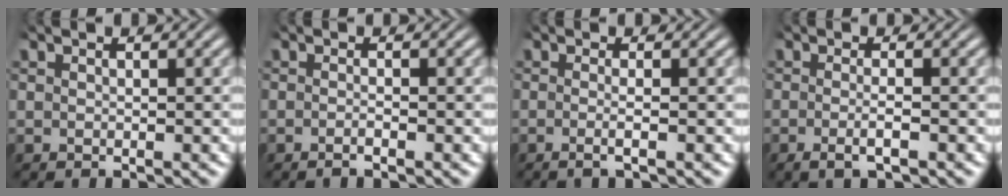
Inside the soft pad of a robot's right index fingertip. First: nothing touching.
{"total": 1.1, "force": [-1.0, 0.0, 0.5], "torque": [-0.014, 0.000, -0.021]}
{"total": 1.6, "force": [-1.0, -0.3, 1.1], "torque": [-0.031, -0.006, -0.018]}
{"total": 2.1, "force": [-1.4, 0.1, 1.5], "torque": [-0.039, -0.009, -0.020]}